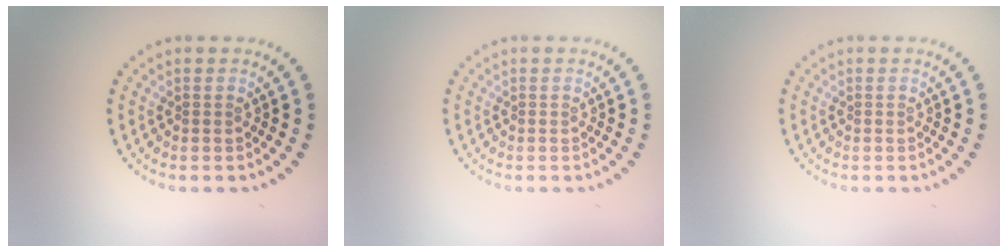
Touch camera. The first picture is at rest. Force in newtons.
{"total": 0.0}
{"total": 0.0}